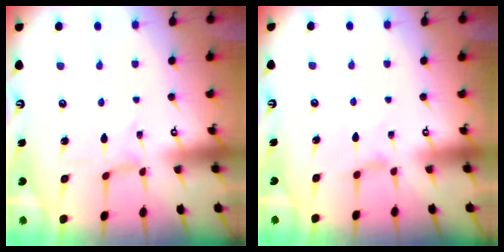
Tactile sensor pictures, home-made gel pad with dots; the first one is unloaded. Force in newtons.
{"total": 1.4, "press": 1.3, "slide": 0.4}